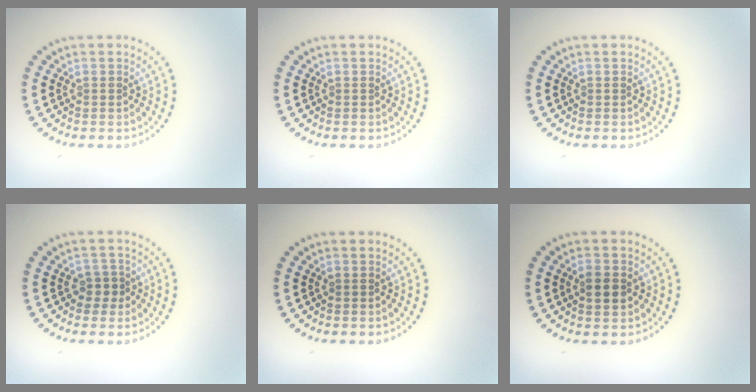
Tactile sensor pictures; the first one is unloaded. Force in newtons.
{"total": 0.0}
{"total": 0.0}
{"total": 1.6, "press": 1.3, "slide": 0.9}
{"total": 0.0}
{"total": 2.2, "press": 2.2, "slide": 0.2}